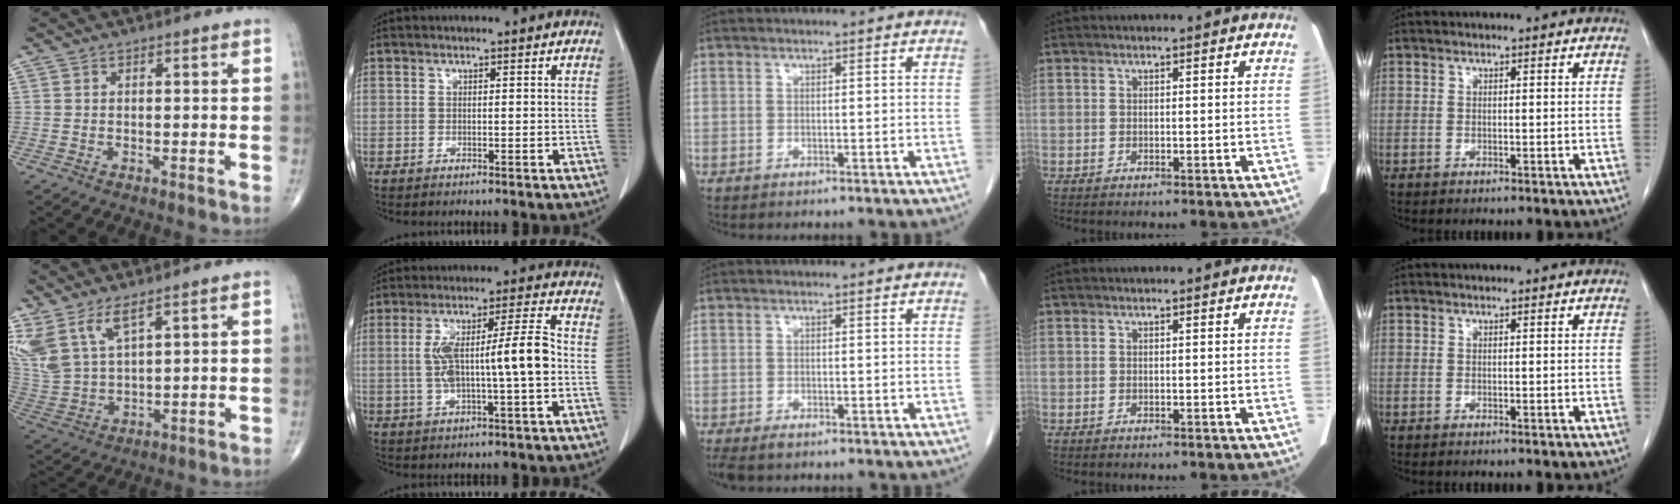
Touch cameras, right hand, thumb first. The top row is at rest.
{"thumb": {"total": 11.3, "force": [6.9, 4.4, 7.7], "torque": [-0.173, -0.025, 0.159]}, "index": {"total": 11.1, "force": [-0.8, 1.1, 11.0], "torque": [-0.196, 0.023, -0.012]}, "middle": {"total": 3.0, "force": [-2.3, 1.2, 1.6], "torque": [-0.035, -0.010, -0.037]}}